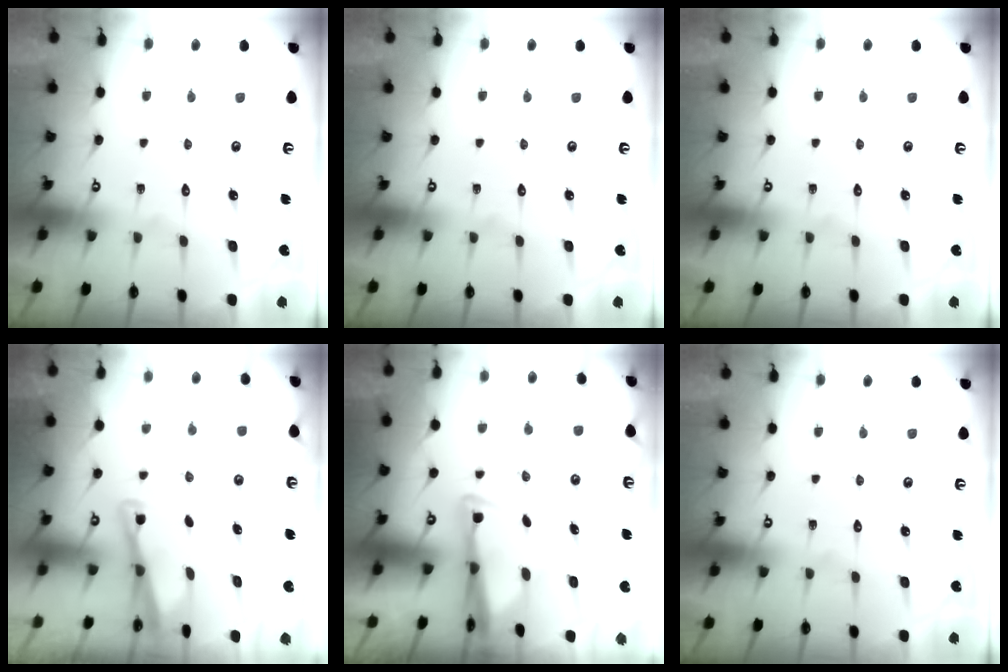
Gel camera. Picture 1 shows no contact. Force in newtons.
{"total": 0.0}
{"total": 0.0}
{"total": 2.8, "press": 2.8, "slide": 0.4}
{"total": 2.9, "press": 2.8, "slide": 0.9}
{"total": 0.0}